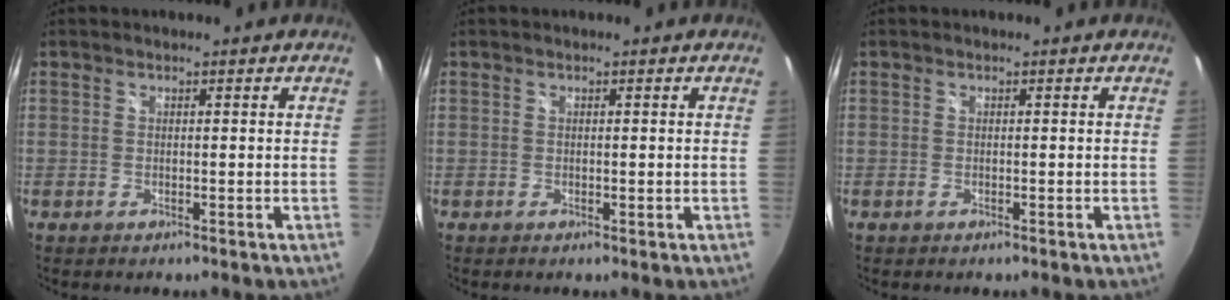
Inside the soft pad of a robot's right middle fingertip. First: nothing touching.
{"total": 0.0}
{"total": 0.0}